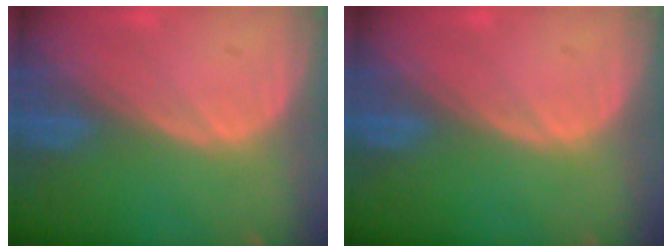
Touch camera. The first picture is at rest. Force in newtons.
{"total": 0.0}